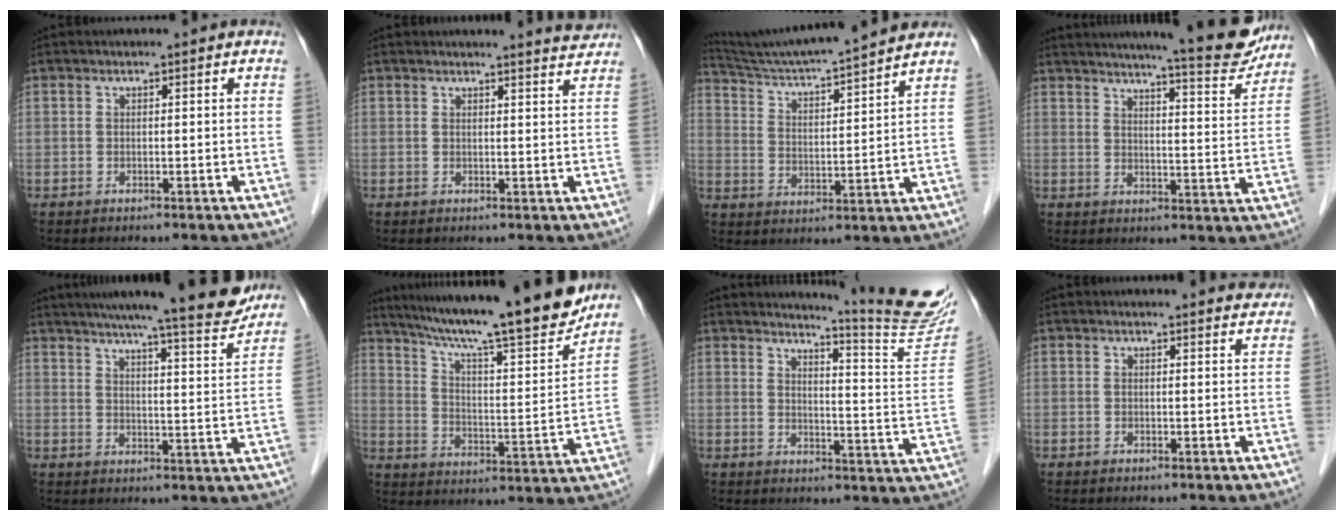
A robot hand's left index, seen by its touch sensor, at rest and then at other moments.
{"total": 3.2, "force": [3.2, -0.5, 0.1], "torque": [-0.007, -0.018, 0.027]}
{"total": 16.5, "force": [15.2, -1.2, 6.3], "torque": [-0.118, -0.001, 0.234]}
{"total": 15.4, "force": [13.9, 1.2, 6.7], "torque": [-0.092, -0.025, 0.169]}
{"total": 16.9, "force": [15.1, 0.6, 7.6], "torque": [-0.108, -0.020, 0.196]}
{"total": 22.8, "force": [19.3, 0.9, 12.0], "torque": [-0.200, -0.020, 0.285]}
{"total": 15.5, "force": [14.7, -1.9, 4.6], "torque": [-0.068, -0.110, 0.167]}
{"total": 4.2, "force": [4.2, 0.4, 0.3], "torque": [-0.003, -0.004, 0.031]}